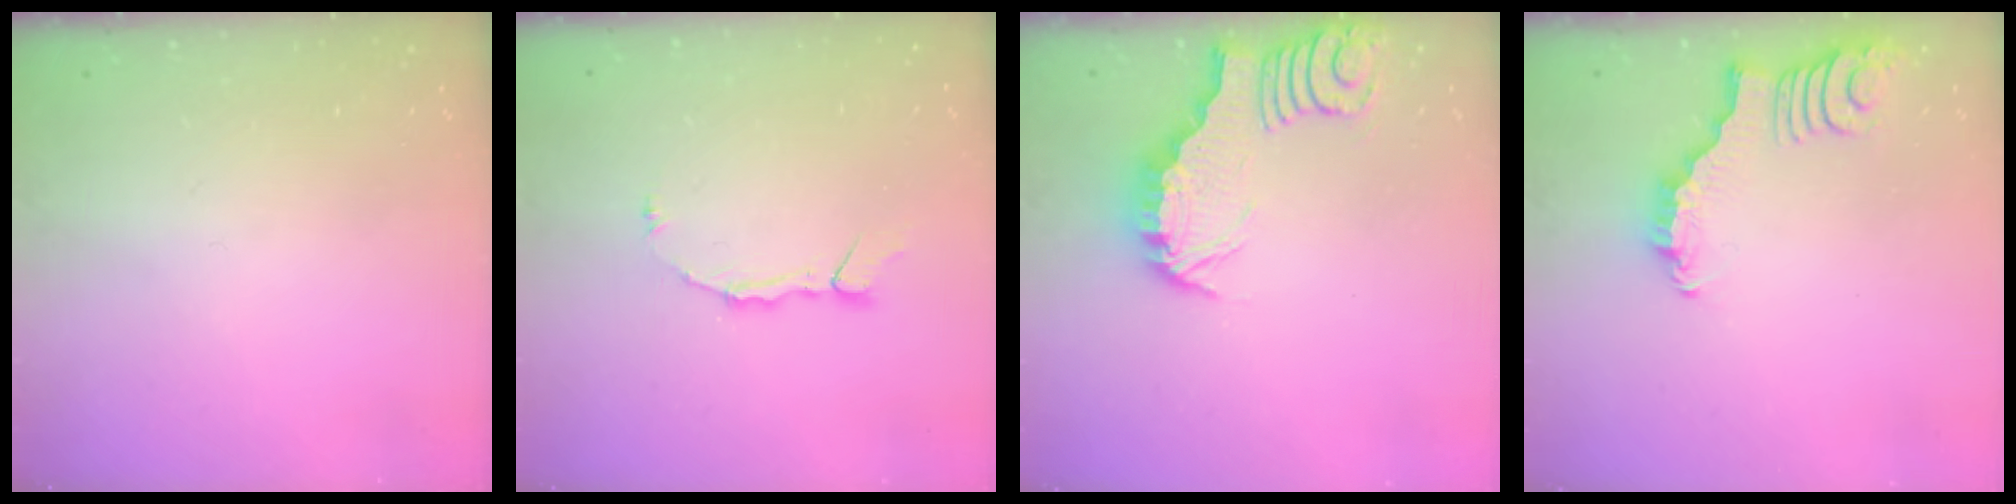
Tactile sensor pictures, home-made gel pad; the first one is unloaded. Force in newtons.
{"total": 3.7, "press": 3.7, "slide": 0.2}
{"total": 3.3, "press": 3.3, "slide": 0.4}
{"total": 2.3, "press": 2.3, "slide": 0.3}